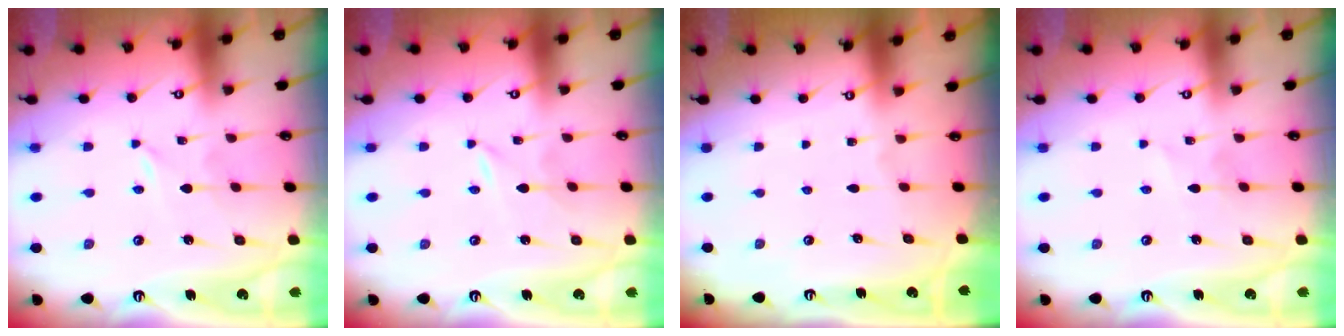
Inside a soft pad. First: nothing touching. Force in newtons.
{"total": 0.0}
{"total": 0.0}
{"total": 1.5, "press": 1.5, "slide": 0.1}